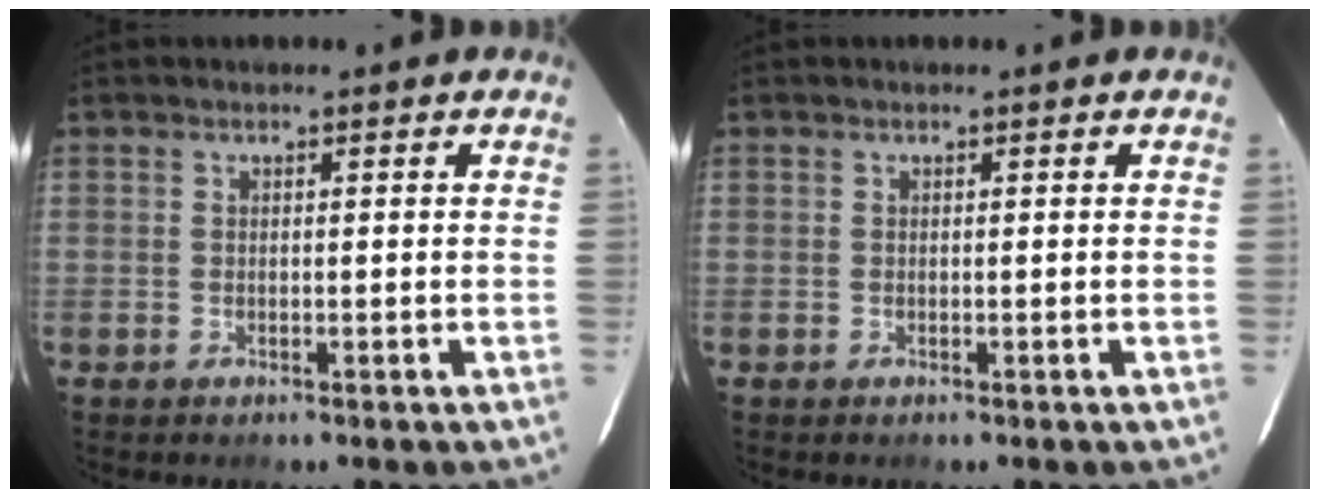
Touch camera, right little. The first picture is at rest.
{"total": 0.0}